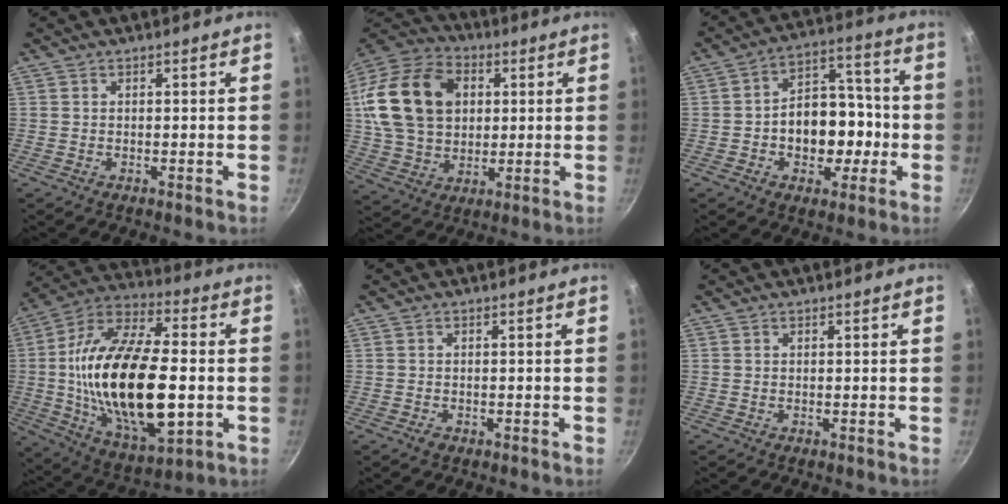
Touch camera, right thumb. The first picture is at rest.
{"total": 21.3, "force": [4.4, 15.7, 13.8], "torque": [-0.232, 0.015, 0.078]}
{"total": 14.3, "force": [-3.0, 10.1, 9.7], "torque": [-0.093, 0.044, -0.047]}
{"total": 29.3, "force": [-1.9, 14.2, 25.5], "torque": [-0.469, 0.016, -0.032]}
{"total": 1.3, "force": [-0.8, 0.9, 0.6], "torque": [-0.014, 0.003, -0.012]}
{"total": 0.0}